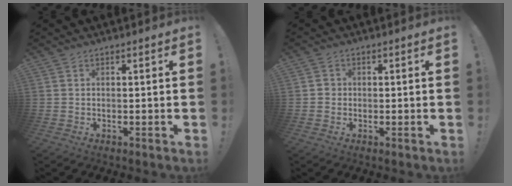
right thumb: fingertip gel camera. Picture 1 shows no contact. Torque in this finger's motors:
{"motor_torque": [-0.13, 0.06, 0.00, -0.02, 0.09]}